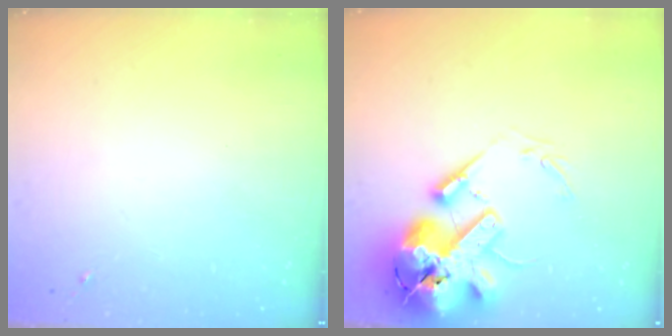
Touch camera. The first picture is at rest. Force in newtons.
{"total": 23.0, "press": 22.7, "slide": 3.8}